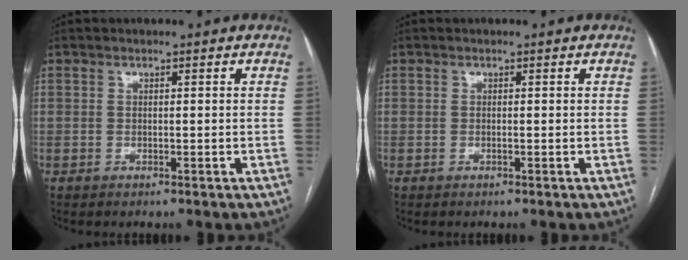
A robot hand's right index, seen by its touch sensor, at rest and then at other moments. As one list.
[{"total": 0.0}]